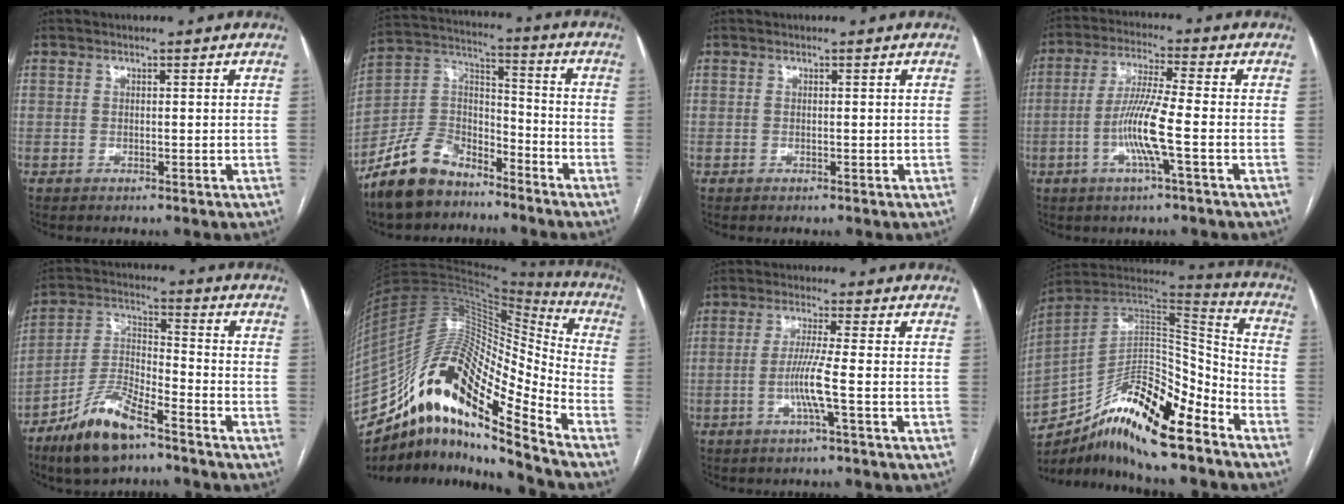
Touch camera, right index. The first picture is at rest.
{"total": 12.4, "force": [-9.7, 6.2, 4.7], "torque": [-0.105, 0.027, -0.185]}
{"total": 0.0}
{"total": 8.9, "force": [-2.4, -0.2, 8.5], "torque": [-0.170, -0.004, -0.052]}
{"total": 11.7, "force": [-8.1, 3.1, 7.8], "torque": [-0.164, -0.008, -0.155]}
{"total": 24.2, "force": [-15.5, 4.6, 18.0], "torque": [-0.342, 0.021, -0.280]}
{"total": 5.3, "force": [-1.5, -0.9, 5.0], "torque": [-0.101, -0.006, -0.032]}
{"total": 20.2, "force": [-14.6, 4.2, 13.3], "torque": [-0.224, 0.019, -0.253]}